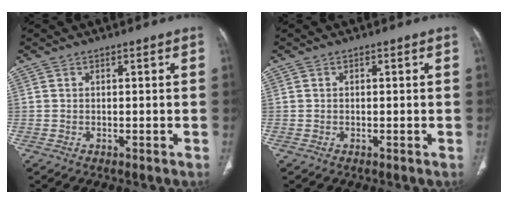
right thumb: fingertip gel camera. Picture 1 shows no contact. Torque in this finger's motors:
{"motor_torque": [-0.14, 0.14, -0.32, 0.16, -0.06]}